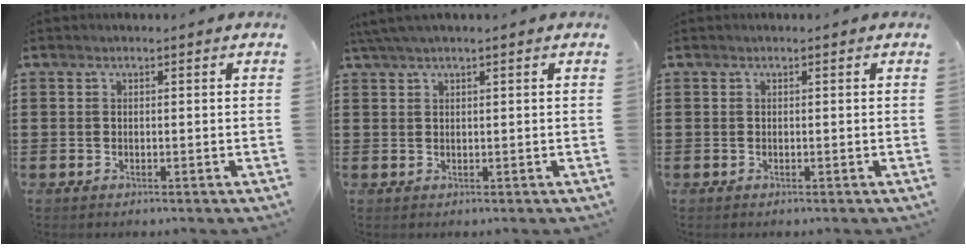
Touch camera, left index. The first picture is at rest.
{"total": 1.6, "force": [1.0, 0.0, 1.3], "torque": [-0.026, 0.000, 0.018]}
{"total": 0.0}